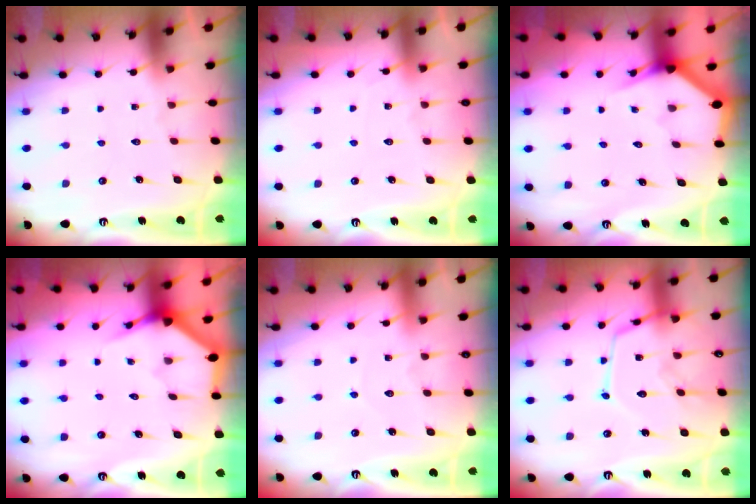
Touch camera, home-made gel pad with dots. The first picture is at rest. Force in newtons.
{"total": 4.3, "press": 4.3, "slide": 0.6}
{"total": 2.7, "press": 2.7, "slide": 0.1}
{"total": 3.6, "press": 3.6, "slide": 0.2}
{"total": 3.7, "press": 3.7, "slide": 0.4}
{"total": 14.0, "press": 14.0, "slide": 1.0}